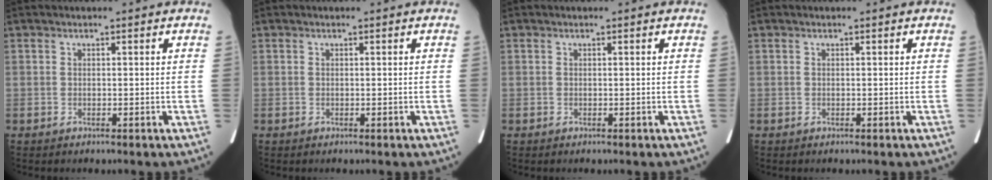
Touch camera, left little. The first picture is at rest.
{"total": 0.0}
{"total": 0.0}
{"total": 0.0}